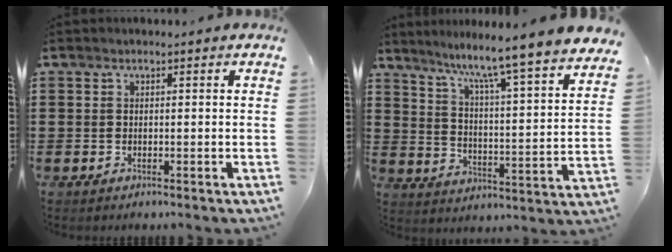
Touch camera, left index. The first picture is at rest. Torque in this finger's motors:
{"motor_torque": [2.14, 0.00, 0.90, 0.21]}